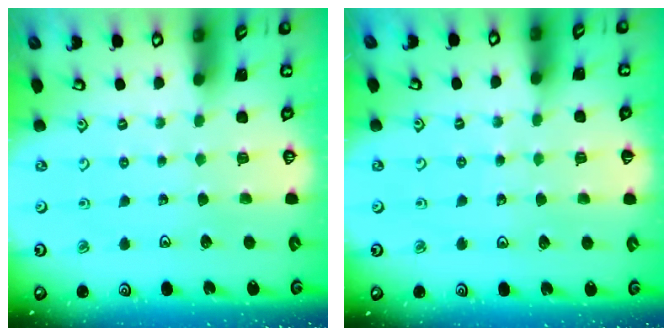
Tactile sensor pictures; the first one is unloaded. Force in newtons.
{"total": 3.5, "press": 3.4, "slide": 0.8}